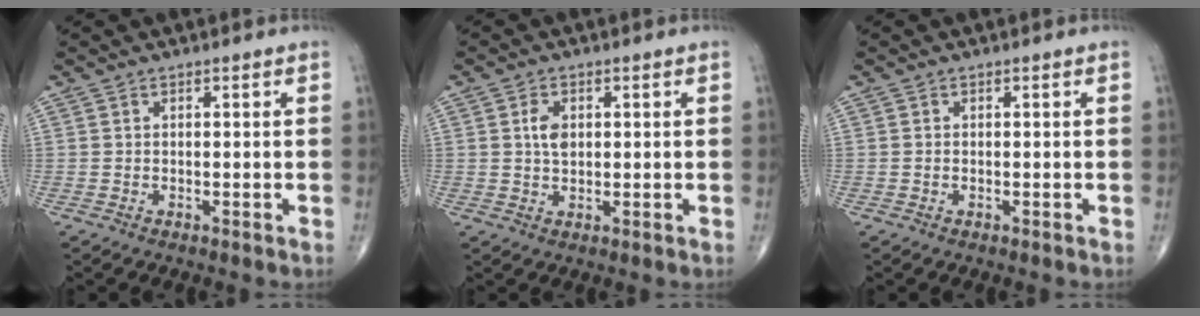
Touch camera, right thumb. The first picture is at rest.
{"total": 3.4, "force": [0.7, 2.2, 2.5], "torque": [-0.041, -0.002, 0.011]}
{"total": 0.0}